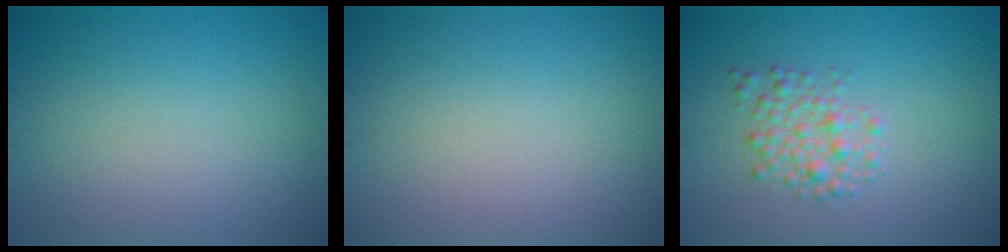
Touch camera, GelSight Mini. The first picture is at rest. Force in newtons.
{"total": 0.0}
{"total": 2.5, "press": 2.5, "slide": 0.1}